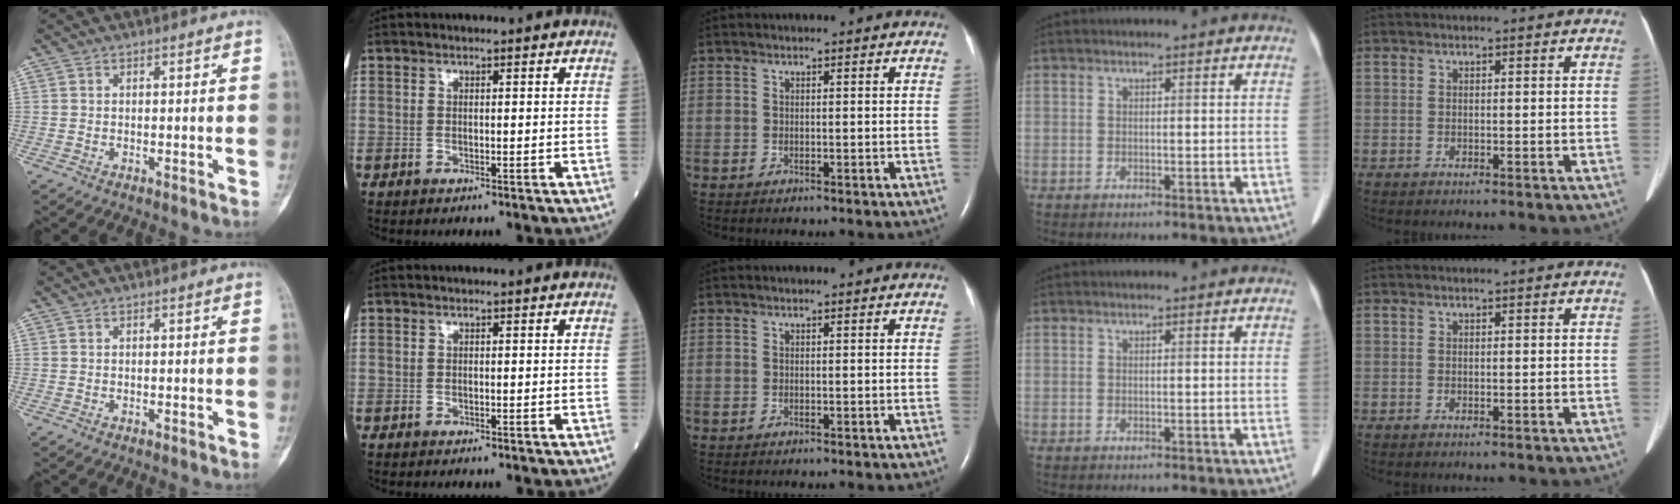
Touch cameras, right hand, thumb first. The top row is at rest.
{}